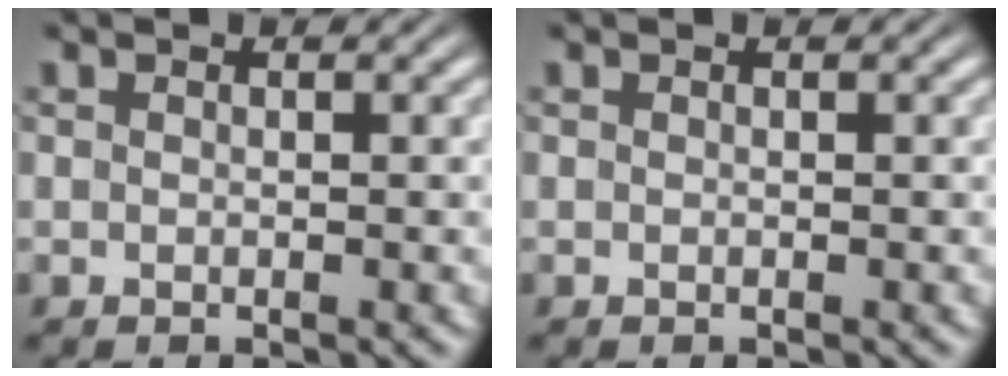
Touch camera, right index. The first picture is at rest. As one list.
[{"total": 0.0}]